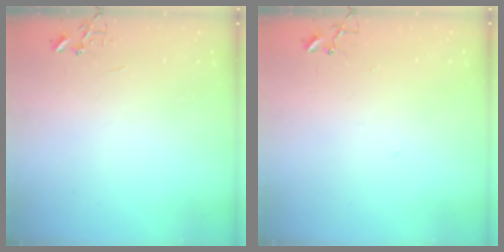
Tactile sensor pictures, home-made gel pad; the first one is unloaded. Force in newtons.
{"total": 6.1, "press": 6.0, "slide": 0.6}